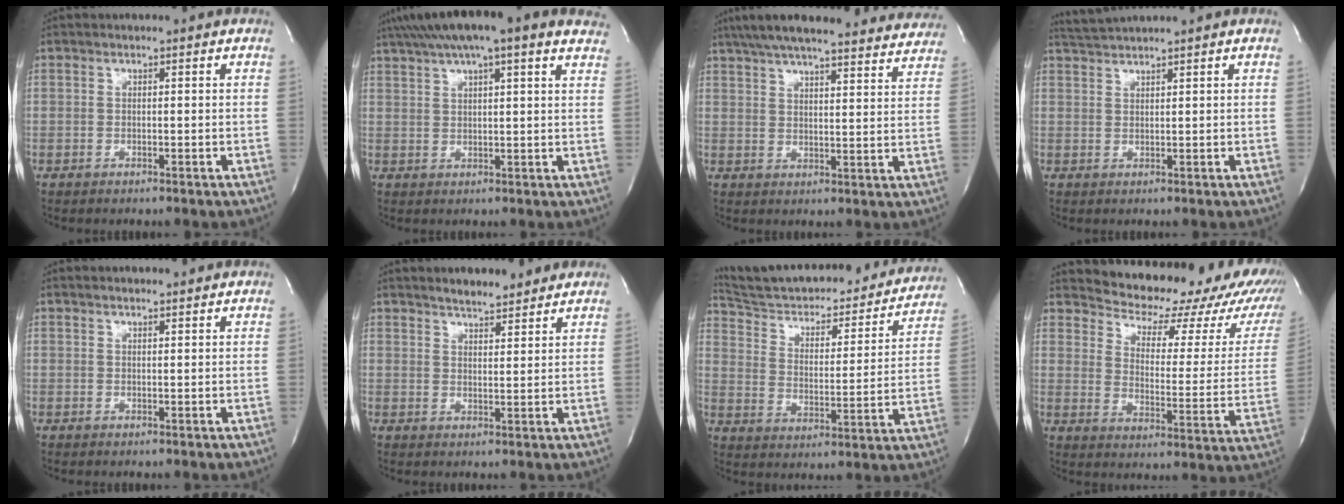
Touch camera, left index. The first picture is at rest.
{"total": 17.6, "force": [13.5, 2.7, 11.0], "torque": [-0.181, 0.056, 0.175]}
{"total": 28.9, "force": [25.7, 4.8, 12.3], "torque": [-0.205, -0.012, 0.321]}
{"total": 3.1, "force": [2.9, -1.1, 0.3], "torque": [-0.010, 0.009, 0.063]}
{"total": 3.2, "force": [3.1, 0.3, 0.8], "torque": [-0.016, 0.014, 0.041]}
{"total": 6.2, "force": [5.7, 1.4, 2.2], "torque": [-0.036, 0.012, 0.085]}
{"total": 26.5, "force": [24.1, 6.0, 9.3], "torque": [-0.139, -0.032, 0.325]}
{"total": 23.4, "force": [21.0, 6.9, 7.6], "torque": [-0.103, -0.078, 0.240]}